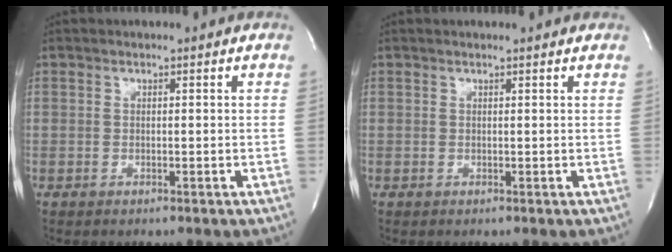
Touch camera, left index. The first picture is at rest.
{"total": 2.9, "force": [2.8, 0.1, 0.7], "torque": [-0.014, 0.011, 0.026]}